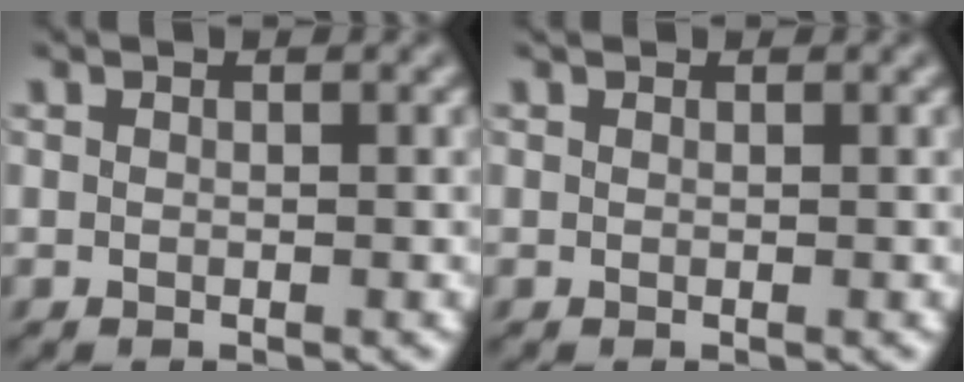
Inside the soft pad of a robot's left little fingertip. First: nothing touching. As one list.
[{"total": 0.5, "force": [0.4, 0.3, 0.1], "torque": [-0.005, 0.002, 0.007]}]